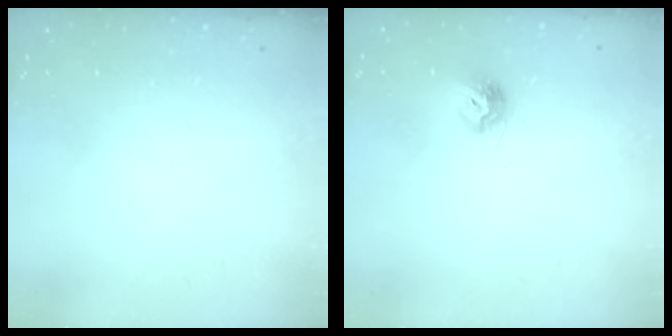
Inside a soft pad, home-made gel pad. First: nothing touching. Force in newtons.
{"total": 8.0, "press": 8.0, "slide": 0.5}